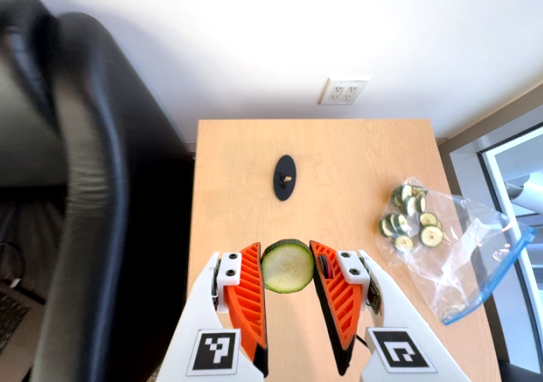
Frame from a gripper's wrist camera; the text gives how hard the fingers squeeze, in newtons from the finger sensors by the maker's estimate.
{"total": 9.0, "left": 9.3, "right": 8.7}